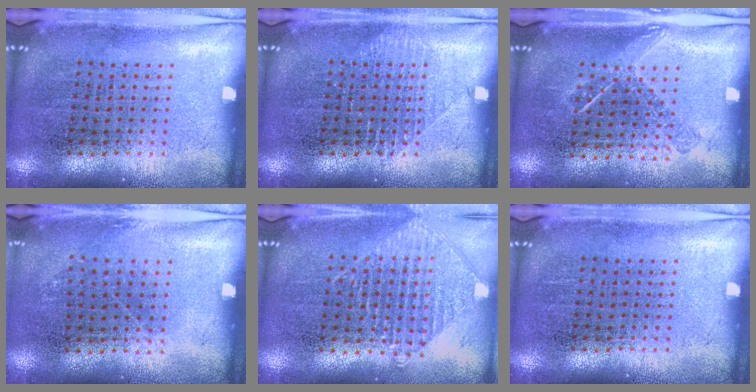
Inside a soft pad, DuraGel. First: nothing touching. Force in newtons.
{"total": 1.0, "press": 1.0, "slide": 0.2}
{"total": 1.3, "press": 1.0, "slide": 0.8}
{"total": 0.7, "press": 0.5, "slide": 0.4}
{"total": 1.0, "press": 1.0, "slide": 0.1}
{"total": 0.0}